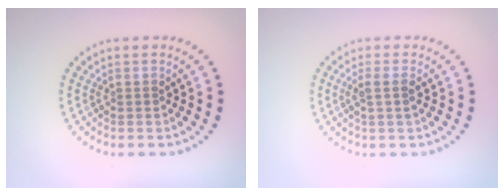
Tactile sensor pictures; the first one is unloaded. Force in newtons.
{"total": 1.5, "press": 1.2, "slide": 0.9}